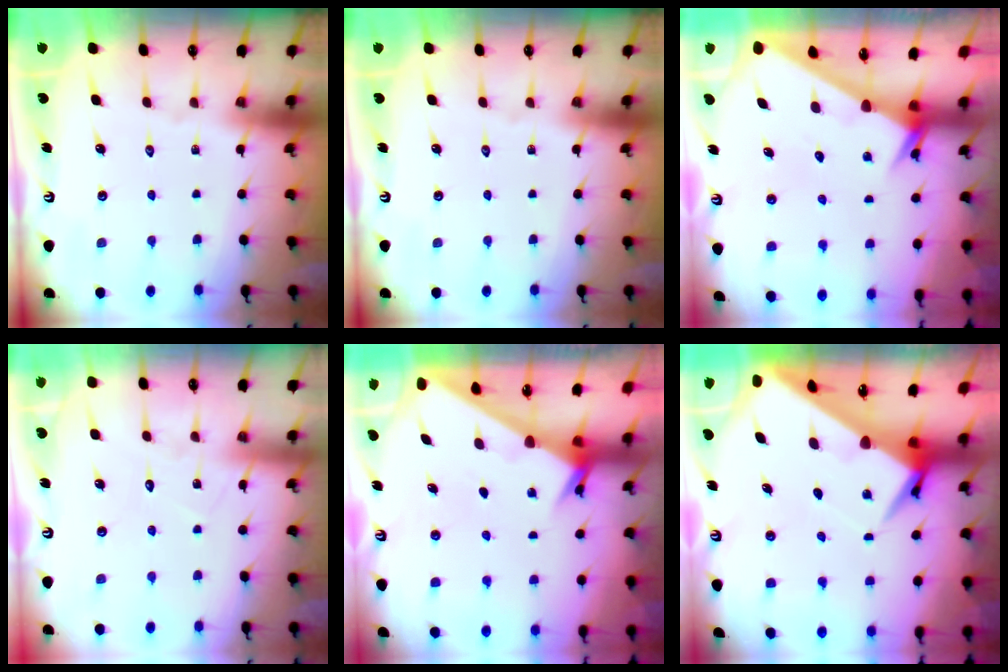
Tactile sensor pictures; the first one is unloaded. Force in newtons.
{"total": 0.0}
{"total": 2.5, "press": 2.5, "slide": 0.1}
{"total": 6.5, "press": 6.4, "slide": 0.6}
{"total": 2.5, "press": 2.5, "slide": 0.2}
{"total": 7.4, "press": 7.4, "slide": 0.6}